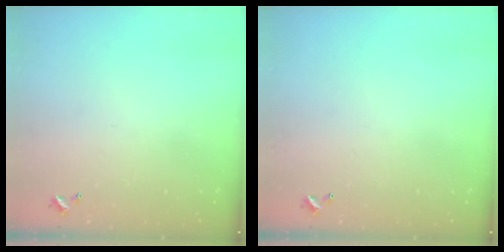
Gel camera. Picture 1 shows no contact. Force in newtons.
{"total": 0.0}